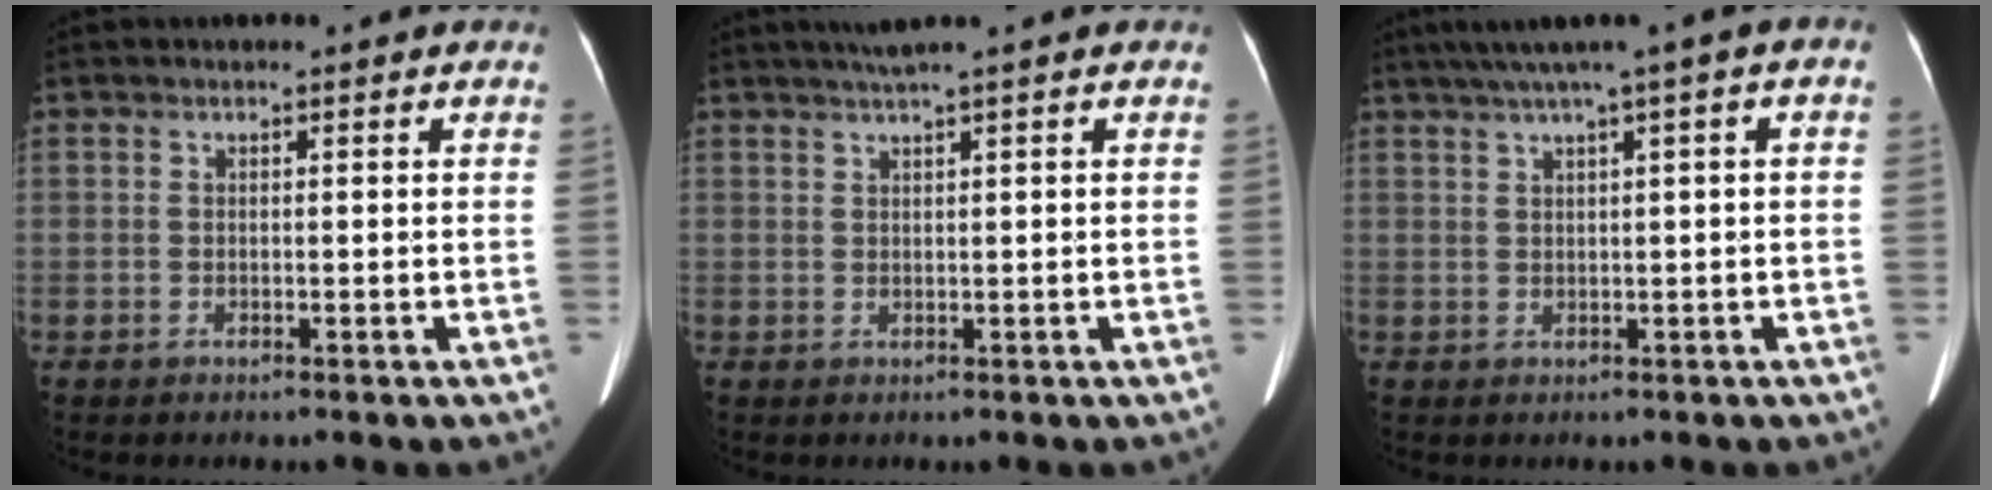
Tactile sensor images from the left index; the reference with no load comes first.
{"total": 2.4, "force": [1.6, -0.6, 1.6], "torque": [-0.036, 0.006, 0.036]}
{"total": 6.4, "force": [1.9, 0.0, 6.1], "torque": [-0.096, 0.038, 0.032]}